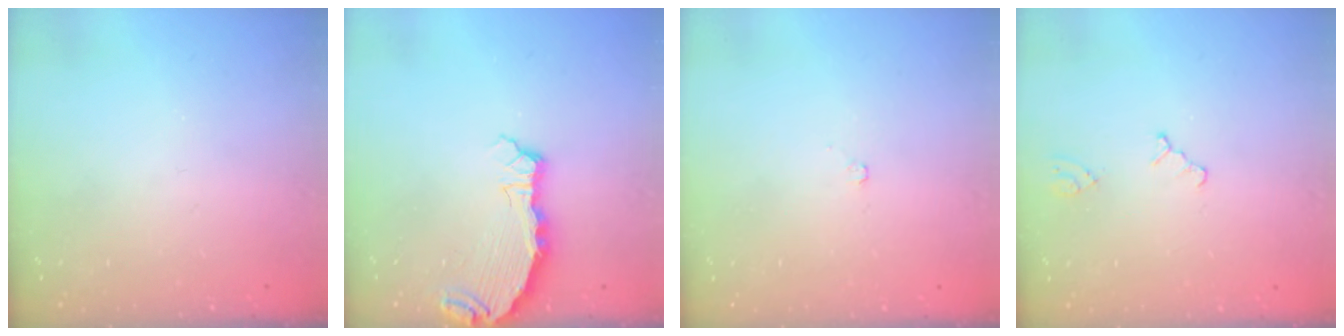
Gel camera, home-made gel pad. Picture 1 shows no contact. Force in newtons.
{"total": 5.8, "press": 5.4, "slide": 2.3}
{"total": 1.8, "press": 1.8, "slide": 0.3}
{"total": 0.7, "press": 0.7, "slide": 0.2}